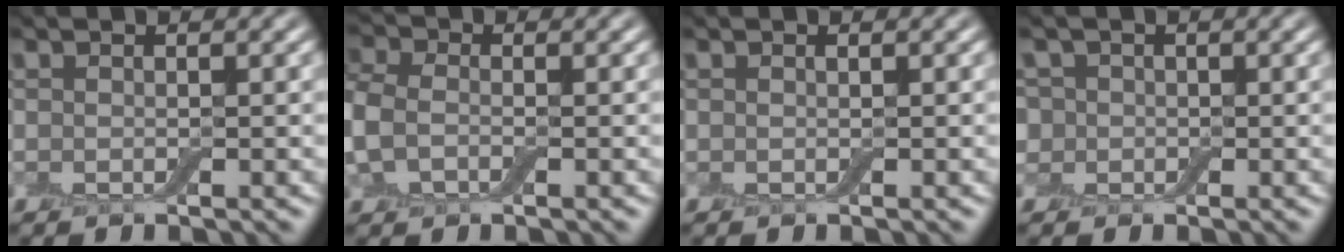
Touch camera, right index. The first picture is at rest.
{"total": 3.8, "force": [-0.3, 2.8, 2.6], "torque": [-0.071, 0.005, -0.017]}
{"total": 0.0}
{"total": 4.0, "force": [1.2, 3.4, 1.6], "torque": [-0.025, 0.021, -0.007]}